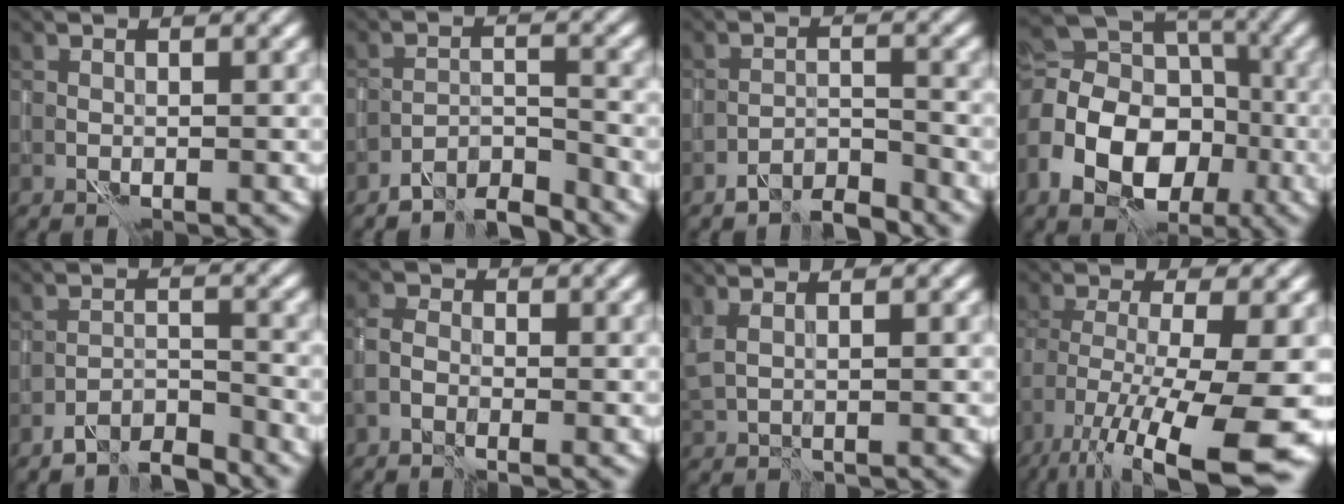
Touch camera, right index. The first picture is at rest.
{"total": 4.4, "force": [-4.1, 0.8, 1.3], "torque": [-0.022, 0.002, -0.078]}
{"total": 3.6, "force": [-3.3, 0.8, 1.2], "torque": [-0.018, 0.006, -0.065]}
{"total": 11.9, "force": [-4.3, 8.4, 7.3], "torque": [-0.147, -0.007, -0.092]}
{"total": 4.3, "force": [-3.8, 1.1, 1.6], "torque": [-0.025, 0.004, -0.074]}
{"total": 2.2, "force": [-1.0, 1.3, 1.4], "torque": [-0.030, 0.005, -0.030]}
{"total": 2.7, "force": [1.3, 1.0, 2.2], "torque": [-0.031, 0.012, 0.022]}
{"total": 14.1, "force": [-7.4, 3.8, 11.4], "torque": [-0.208, -0.019, -0.110]}